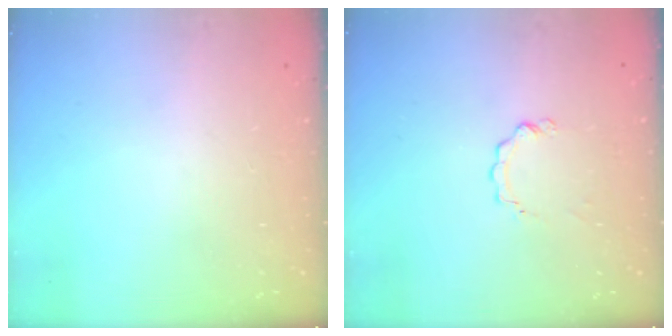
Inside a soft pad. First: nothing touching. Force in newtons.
{"total": 3.5, "press": 3.5, "slide": 0.3}